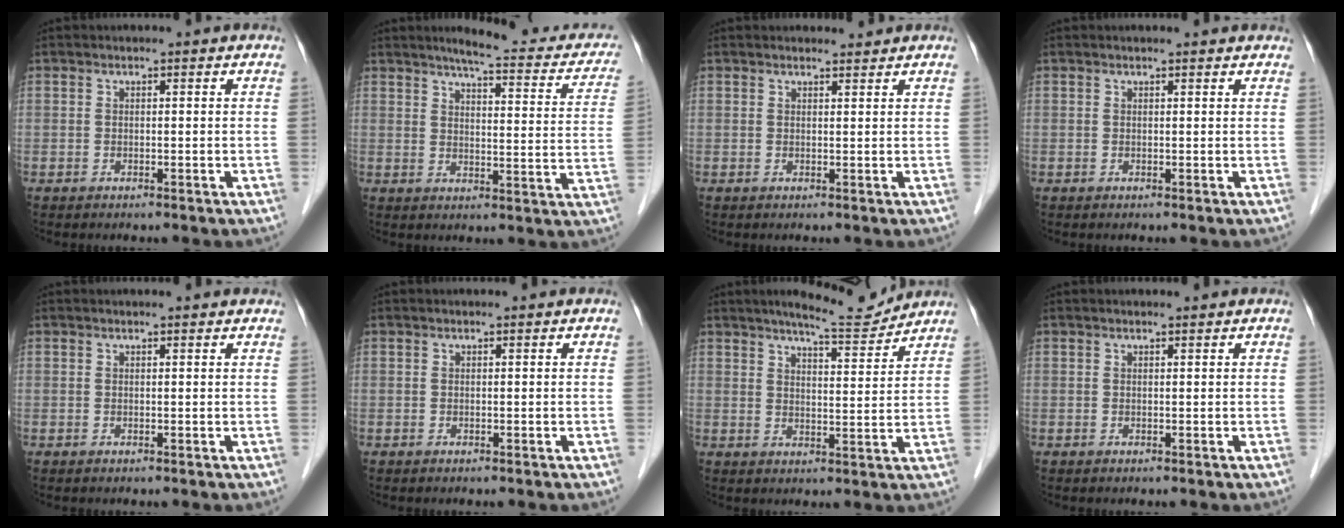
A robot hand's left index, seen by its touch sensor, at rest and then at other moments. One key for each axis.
{"total": 15.7, "fx": 13.3, "fy": 2.8, "fz": 7.8, "tx": -0.077, "ty": -0.016, "tz": 0.143}
{"total": 1.4, "fx": 1.4, "fy": 0.2, "fz": 0.0, "tx": -0.005, "ty": -0.002, "tz": 0.021}
{"total": 2.1, "fx": 2.0, "fy": 0.3, "fz": 0.7, "tx": -0.014, "ty": 0.009, "tz": 0.016}
{"total": 1.6, "fx": 1.5, "fy": 0.2, "fz": 0.6, "tx": -0.013, "ty": 0.007, "tz": 0.013}
{"total": 0.0}
{"total": 7.0, "fx": 6.6, "fy": 0.3, "fz": 2.4, "tx": -0.041, "ty": -0.010, "tz": 0.096}
{"total": 0.0}